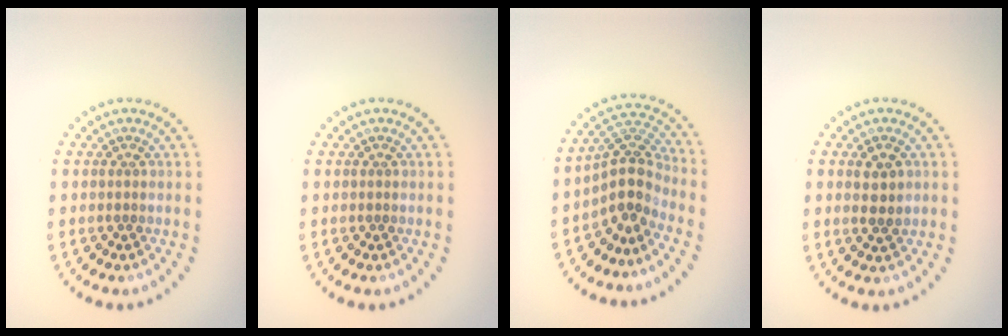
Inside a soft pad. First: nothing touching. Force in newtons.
{"total": 0.0}
{"total": 3.7, "press": 2.8, "slide": 2.5}
{"total": 2.1, "press": 2.0, "slide": 0.4}